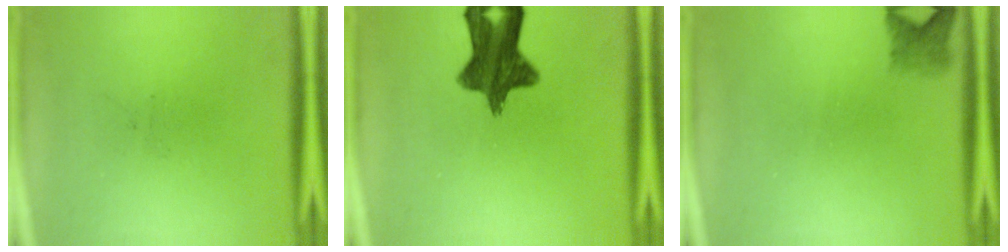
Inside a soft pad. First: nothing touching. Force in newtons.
{"total": 11.3}
{"total": 2.3}